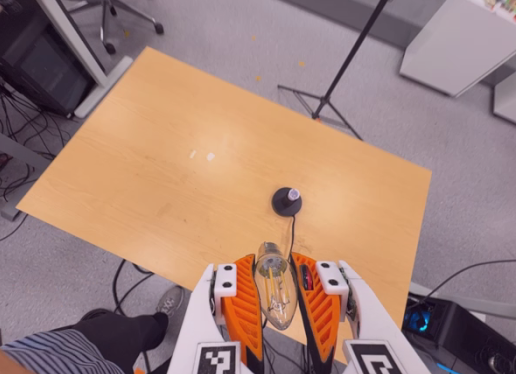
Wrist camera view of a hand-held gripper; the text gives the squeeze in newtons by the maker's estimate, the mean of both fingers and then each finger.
{"total": 23.1, "left": 24.5, "right": 21.6}